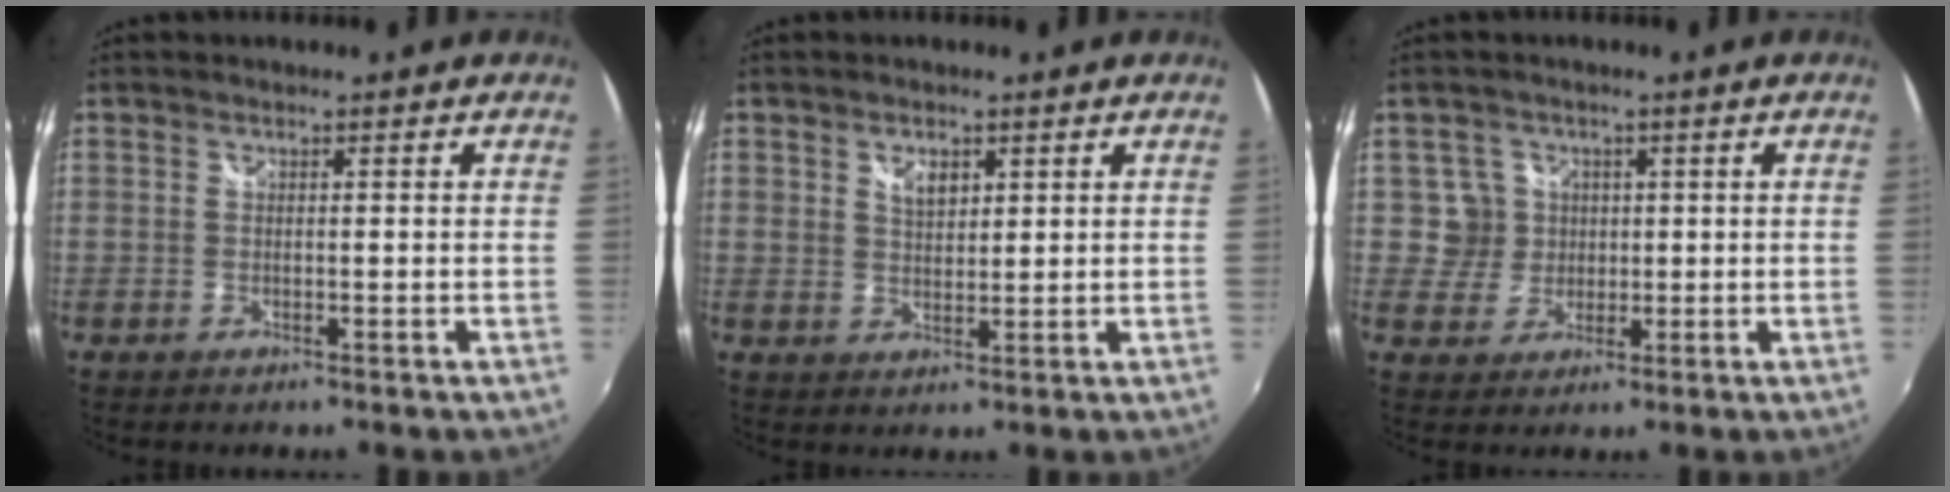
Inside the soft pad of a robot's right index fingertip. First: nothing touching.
{"total": 3.7, "force": [1.8, 2.3, 2.2], "torque": [-0.031, 0.002, 0.031]}
{"total": 4.8, "force": [1.0, 4.6, 0.1], "torque": [0.009, 0.013, 0.019]}